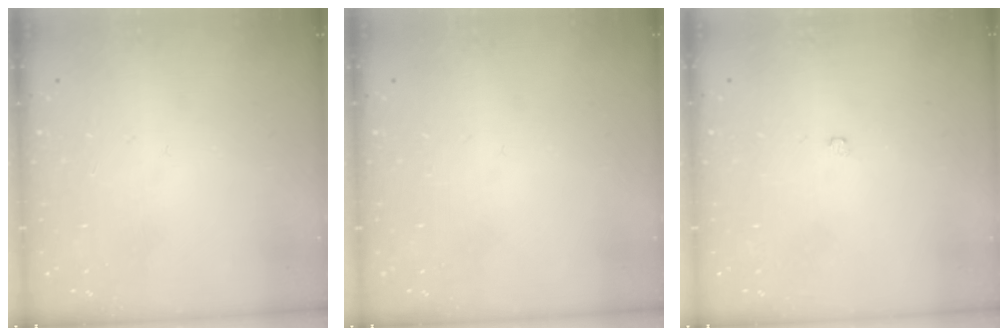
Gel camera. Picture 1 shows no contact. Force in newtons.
{"total": 0.0}
{"total": 2.0, "press": 2.0, "slide": 0.3}